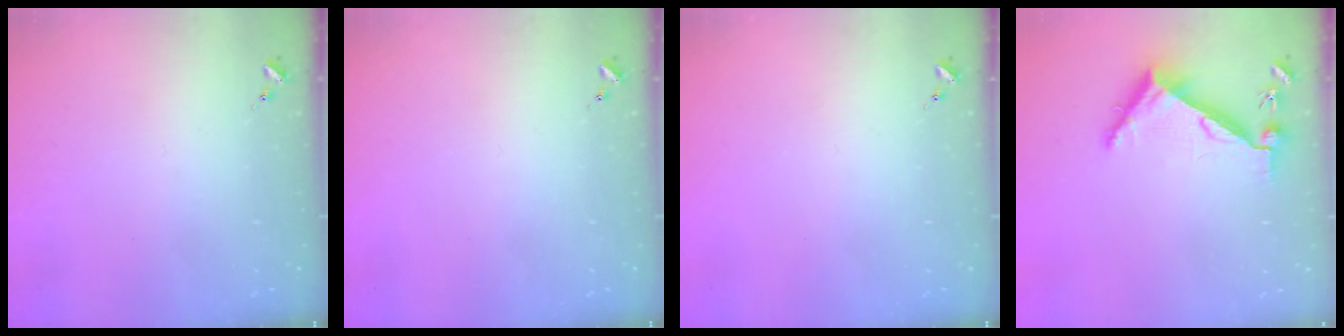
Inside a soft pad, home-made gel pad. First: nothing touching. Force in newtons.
{"total": 0.0}
{"total": 0.0}
{"total": 6.4, "press": 6.4, "slide": 0.7}